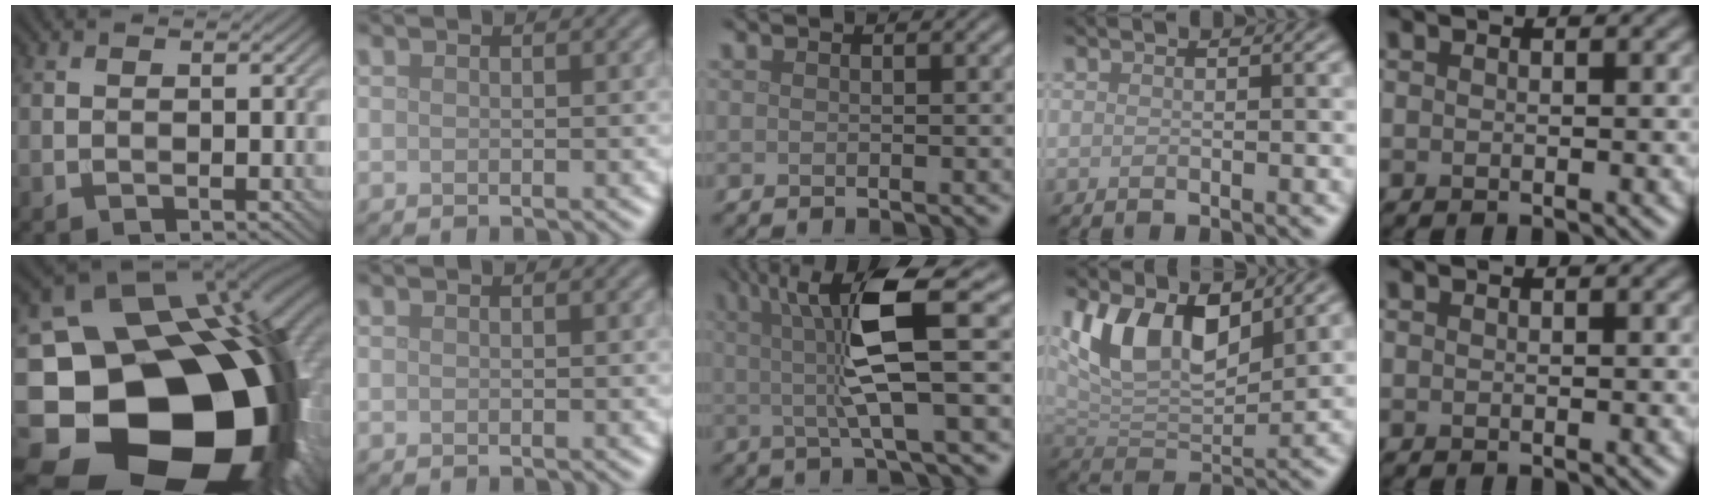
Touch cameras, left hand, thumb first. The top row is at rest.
{"thumb": {"total": 23.8, "force": [-6.6, 17.9, 14.2], "torque": [-0.281, -0.032, -0.103]}, "middle": {"total": 8.8, "force": [1.8, 1.8, 8.4], "torque": [-0.133, 0.004, 0.028]}, "ring": {"total": 7.9, "force": [3.4, 4.1, 5.8], "torque": [-0.107, -0.007, 0.059]}}